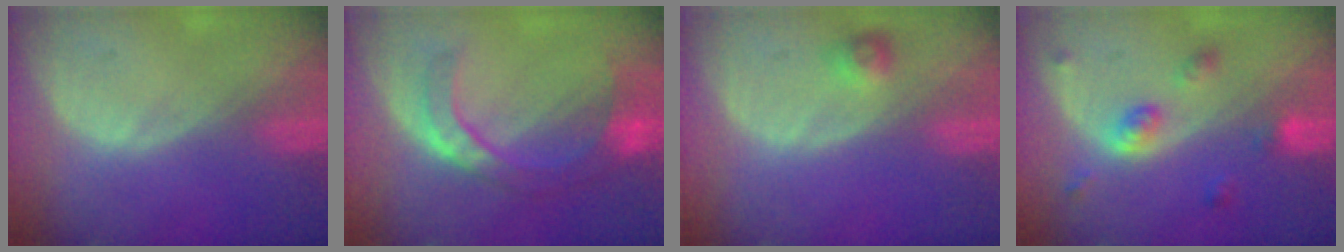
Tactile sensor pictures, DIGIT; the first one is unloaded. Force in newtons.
{"total": 8.0, "press": 7.5, "slide": 2.8}
{"total": 2.5, "press": 2.3, "slide": 1.0}
{"total": 5.2, "press": 4.5, "slide": 2.8}